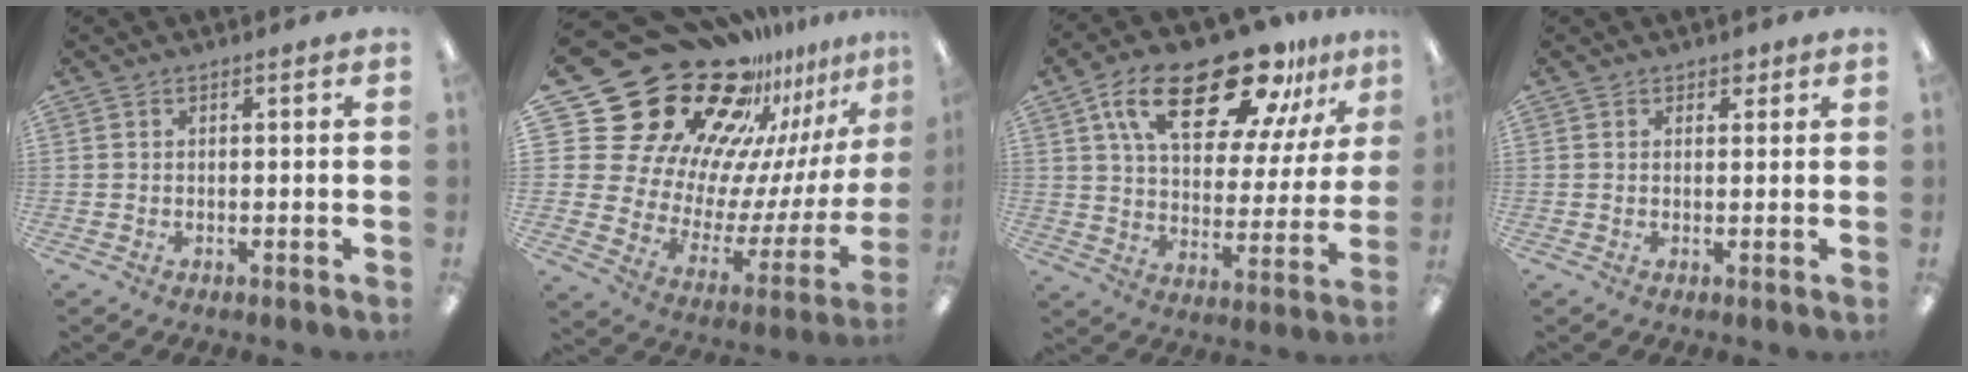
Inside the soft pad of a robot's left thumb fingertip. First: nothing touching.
{"total": 31.3, "force": [22.5, 17.3, 13.2], "torque": [-0.191, -0.217, 0.450]}
{"total": 24.2, "force": [15.4, 10.4, 15.4], "torque": [-0.255, -0.073, 0.260]}
{"total": 1.7, "force": [1.1, 1.1, 0.6], "torque": [0.004, -0.005, 0.017]}